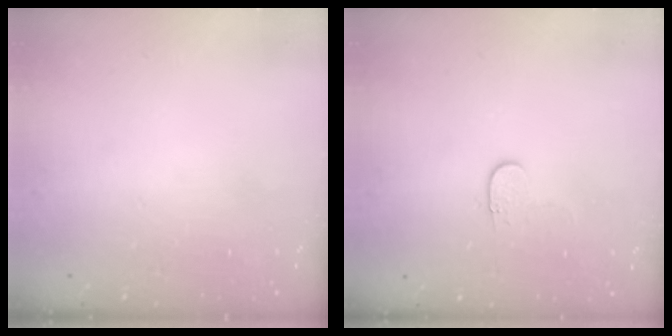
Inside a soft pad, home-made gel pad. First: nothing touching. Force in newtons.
{"total": 3.9, "press": 3.9, "slide": 0.4}